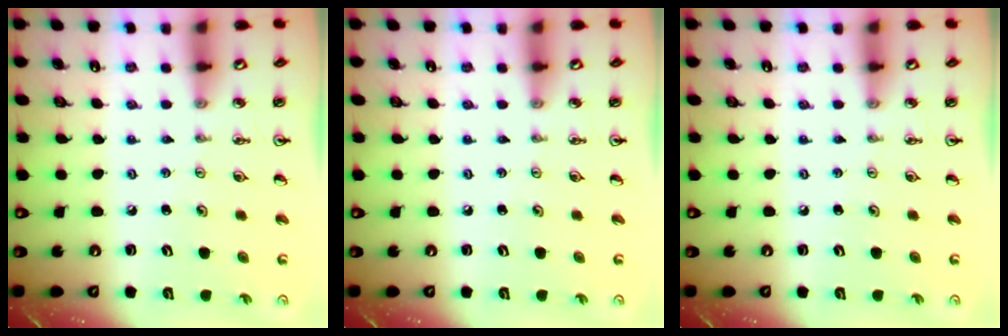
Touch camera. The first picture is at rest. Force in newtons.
{"total": 0.0}
{"total": 0.0}